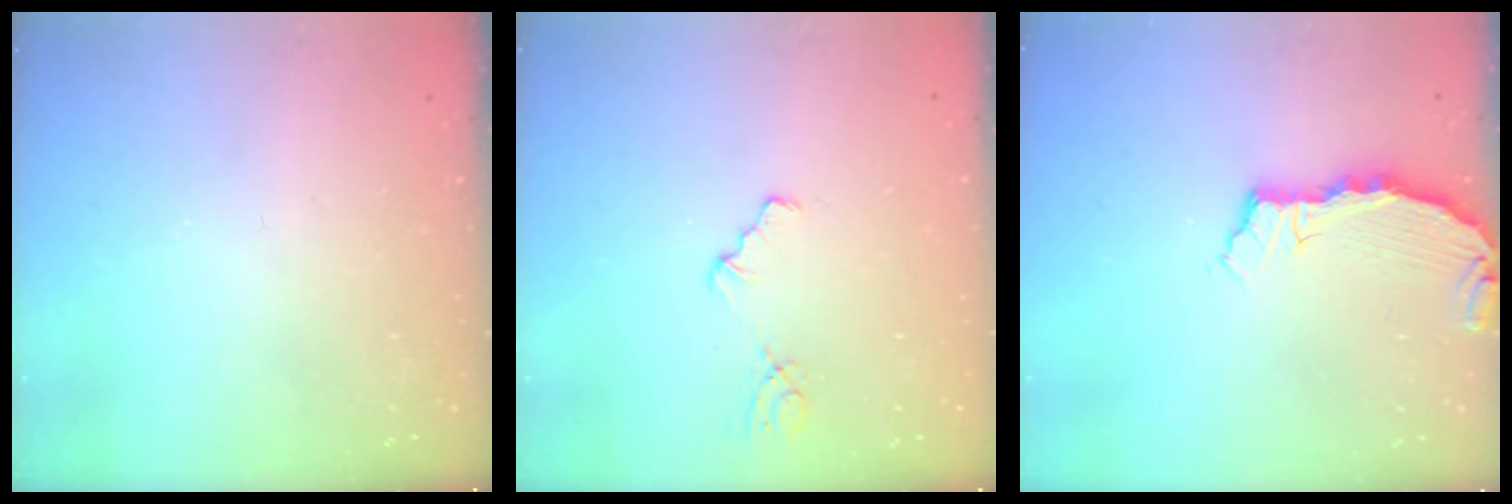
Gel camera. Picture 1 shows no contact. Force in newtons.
{"total": 2.2, "press": 2.2, "slide": 0.2}
{"total": 4.7, "press": 4.7, "slide": 0.1}